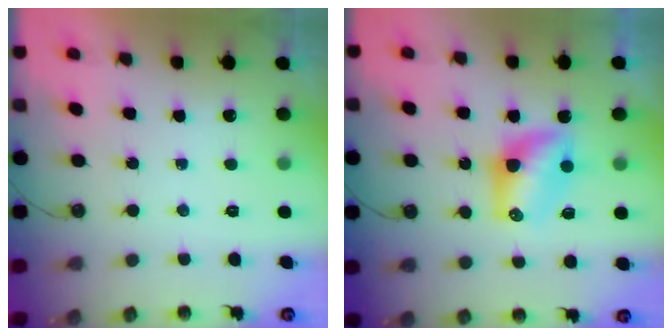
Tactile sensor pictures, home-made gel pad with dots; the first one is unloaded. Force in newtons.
{"total": 7.4, "press": 7.4, "slide": 0.5}